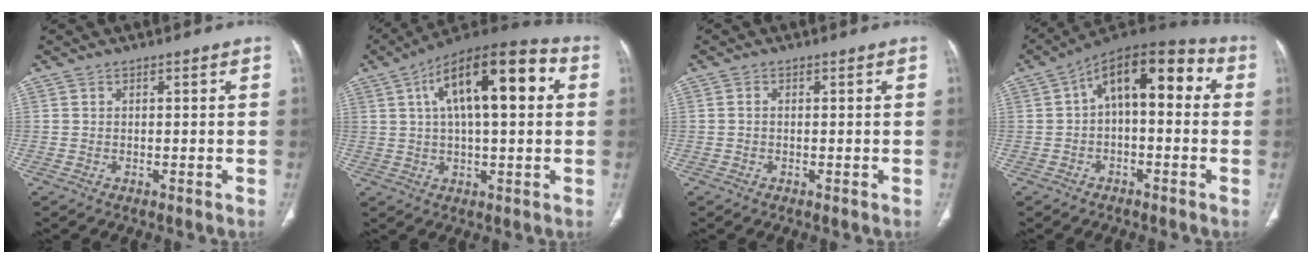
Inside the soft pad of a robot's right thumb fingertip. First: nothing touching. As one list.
[{"total": 19.2, "force": [5.1, 7.3, 17.0], "torque": [-0.256, 0.022, 0.070]}, {"total": 0.6, "force": [-0.1, 0.4, 0.4], "torque": [-0.007, 0.001, -0.006]}, {"total": 14.3, "force": [2.1, 7.1, 12.2], "torque": [-0.151, 0.047, 0.022]}]